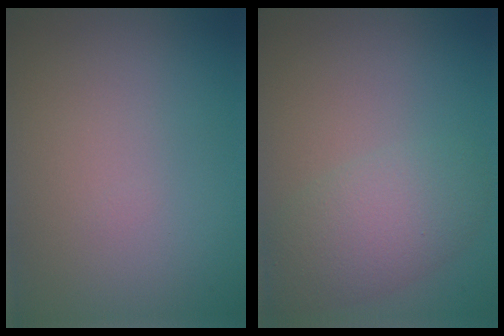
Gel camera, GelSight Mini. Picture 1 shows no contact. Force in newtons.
{"total": 4.3, "press": 4.3, "slide": 0.1}